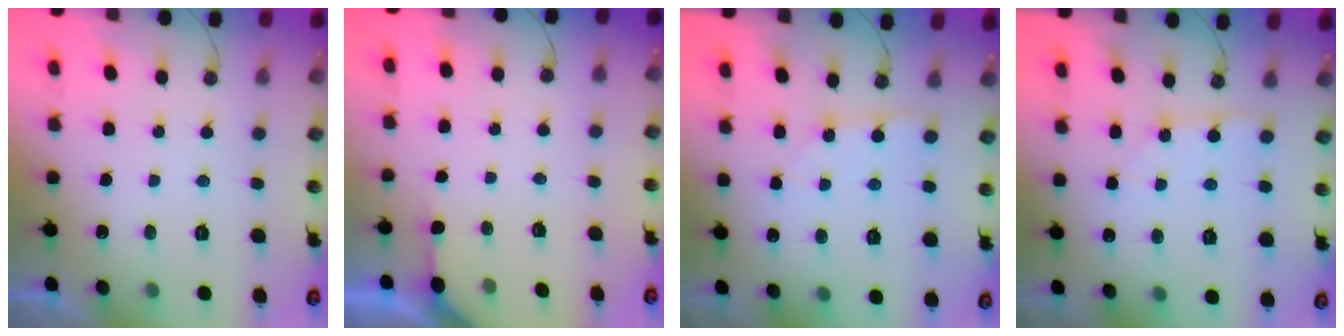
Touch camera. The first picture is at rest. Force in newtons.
{"total": 2.0, "press": 2.0, "slide": 0.2}
{"total": 2.2, "press": 2.2, "slide": 0.2}
{"total": 2.2, "press": 2.2, "slide": 0.2}